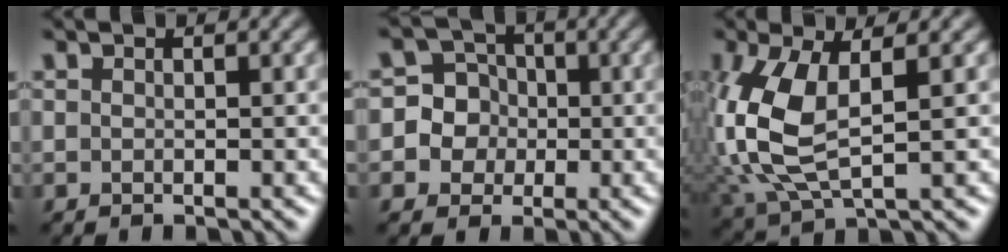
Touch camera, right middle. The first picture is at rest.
{"total": 7.3, "force": [0.3, 7.1, 1.7], "torque": [-0.037, 0.037, -0.012]}
{"total": 8.2, "force": [0.6, 4.1, 7.0], "torque": [-0.181, -0.002, 0.018]}